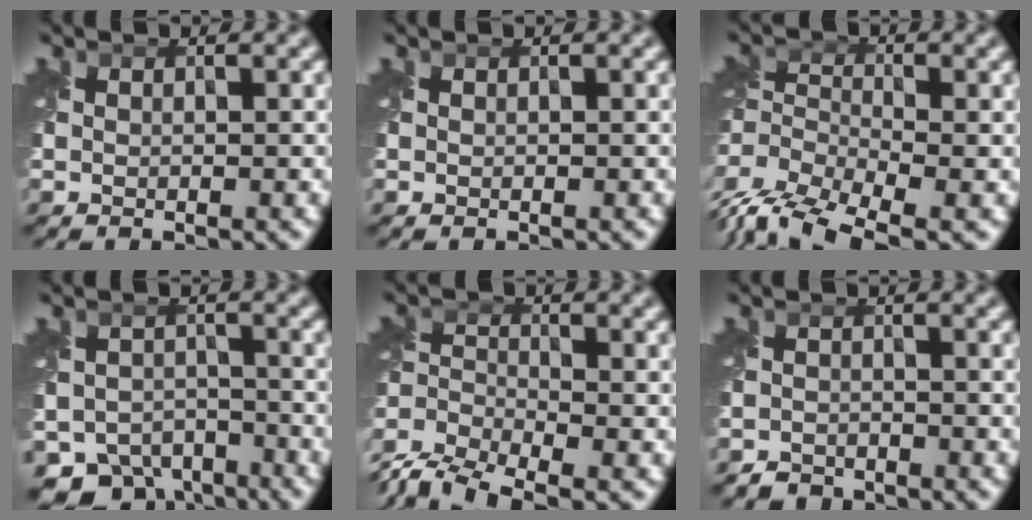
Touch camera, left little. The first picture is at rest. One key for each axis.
{"total": 0.0}
{"total": 6.6, "fx": -4.3, "fy": 2.9, "fz": 4.1, "tx": -0.078, "ty": -0.011, "tz": -0.096}
{"total": 7.5, "fx": -6.1, "fy": 3.9, "fz": 2.0, "tx": -0.021, "ty": -0.018, "tz": -0.096}
{"total": 8.0, "fx": -6.3, "fy": 3.0, "fz": 4.1, "tx": -0.079, "ty": -0.015, "tz": -0.126}
{"total": 1.8, "fx": -1.7, "fy": 0.6, "fz": -0.2, "tx": 0.007, "ty": -0.002, "tz": -0.036}